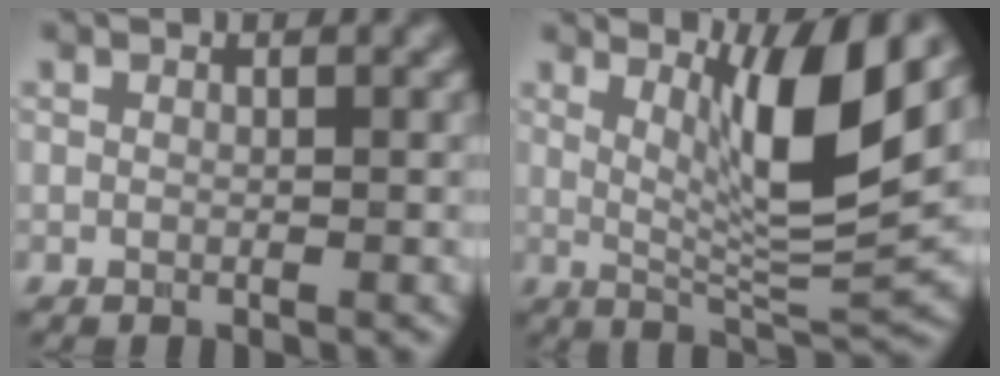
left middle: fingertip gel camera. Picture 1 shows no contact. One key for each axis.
{"total": 8.0, "fx": 2.9, "fy": 1.6, "fz": 7.3, "tx": -0.112, "ty": -0.015, "tz": 0.060}